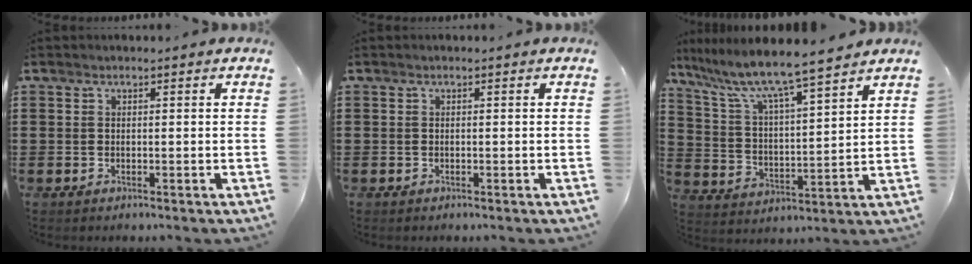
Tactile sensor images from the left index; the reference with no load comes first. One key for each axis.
{"total": 0.0}
{"total": 8.0, "fx": 7.0, "fy": 0.0, "fz": 3.9, "tx": -0.105, "ty": -0.045, "tz": 0.114}